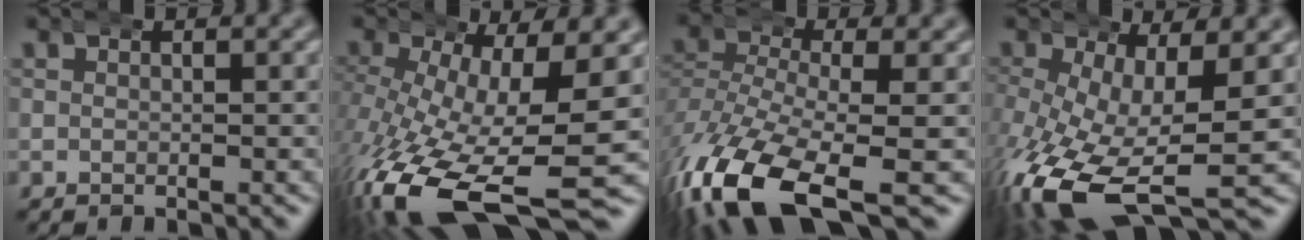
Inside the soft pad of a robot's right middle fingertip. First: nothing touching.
{"total": 12.6, "force": [-6.2, 4.9, 9.7], "torque": [-0.194, -0.065, -0.069]}
{"total": 9.8, "force": [-5.0, 4.5, 7.1], "torque": [-0.173, -0.051, -0.057]}
{"total": 9.9, "force": [-3.7, 4.8, 7.8], "torque": [-0.174, -0.055, -0.032]}